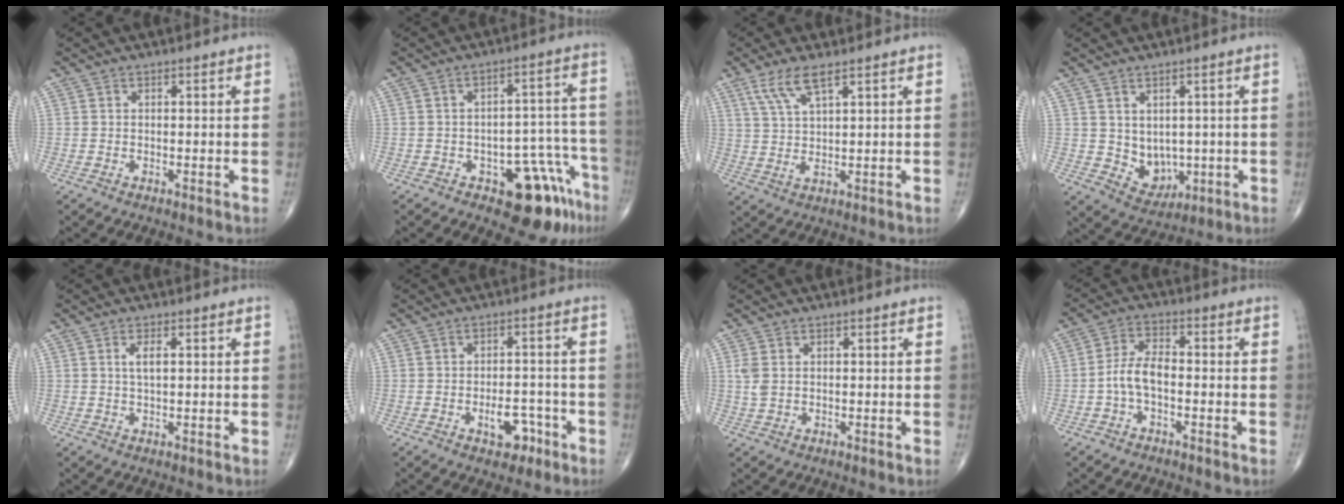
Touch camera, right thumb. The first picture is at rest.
{"total": 11.7, "force": [-6.9, 5.4, 7.7], "torque": [-0.046, 0.061, -0.086]}
{"total": 6.1, "force": [3.6, 1.2, 4.7], "torque": [-0.103, -0.010, 0.080]}
{"total": 6.0, "force": [0.3, 4.8, 3.6], "torque": [-0.029, -0.015, 0.026]}
{"total": 2.5, "force": [0.7, 0.8, 2.3], "torque": [-0.043, -0.001, 0.014]}
{"total": 5.8, "force": [-2.9, 3.3, 3.8], "torque": [-0.033, 0.025, -0.038]}
{"total": 2.4, "force": [0.5, 1.5, 1.7], "torque": [-0.045, 0.005, 0.016]}
{"total": 5.6, "force": [-1.5, 2.7, 4.7], "torque": [-0.090, 0.024, -0.036]}